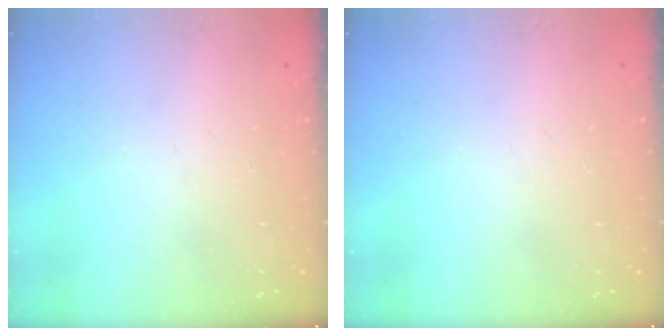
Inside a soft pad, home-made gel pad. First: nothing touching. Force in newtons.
{"total": 0.0}